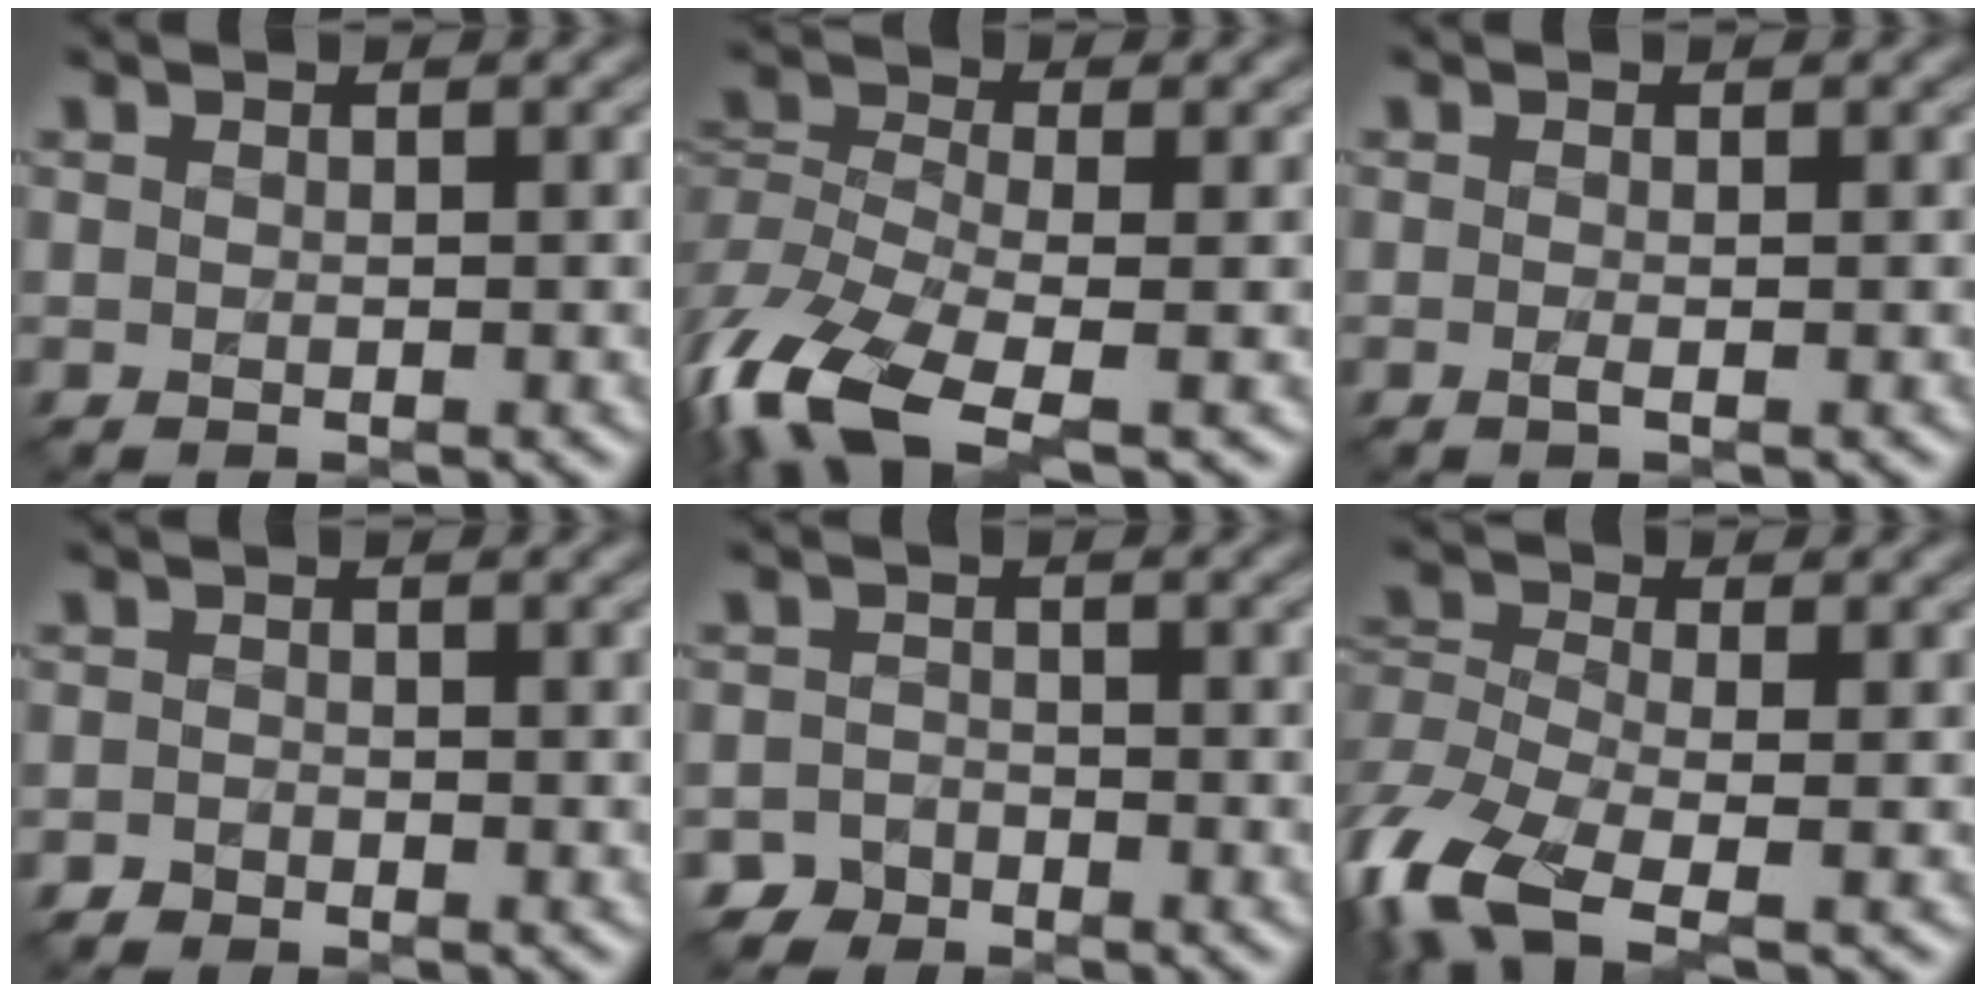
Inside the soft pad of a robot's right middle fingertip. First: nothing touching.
{"total": 10.2, "force": [-5.6, 4.2, 7.4], "torque": [-0.171, -0.019, -0.113]}
{"total": 0.7, "force": [-0.2, 0.2, 0.7], "torque": [-0.014, -0.006, -0.004]}
{"total": 0.9, "force": [-0.8, 0.4, 0.0], "torque": [0.003, -0.001, -0.017]}
{"total": 1.9, "force": [-1.5, 1.1, -0.1], "torque": [0.011, 0.005, -0.033]}
{"total": 9.0, "force": [-5.0, 3.8, 6.5], "torque": [-0.160, -0.019, -0.103]}